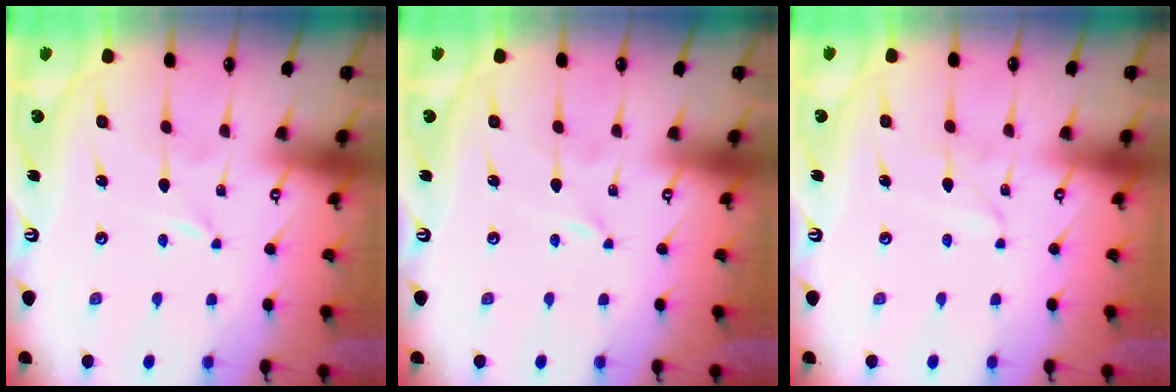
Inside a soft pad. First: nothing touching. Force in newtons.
{"total": 0.0}
{"total": 1.5, "press": 1.5, "slide": 0.2}